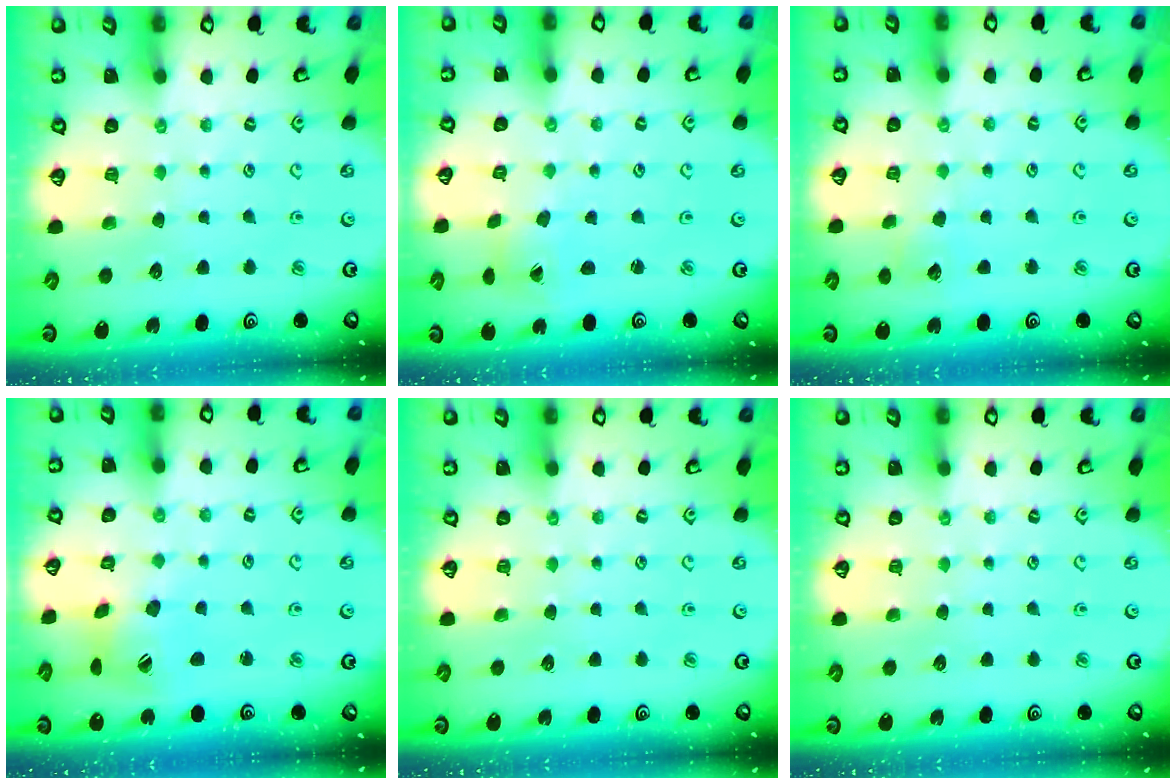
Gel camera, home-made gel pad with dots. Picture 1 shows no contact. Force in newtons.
{"total": 1.3, "press": 1.3, "slide": 0.1}
{"total": 2.9, "press": 2.9, "slide": 0.2}
{"total": 10.5, "press": 10.5, "slide": 0.9}
{"total": 0.0}
{"total": 0.0}